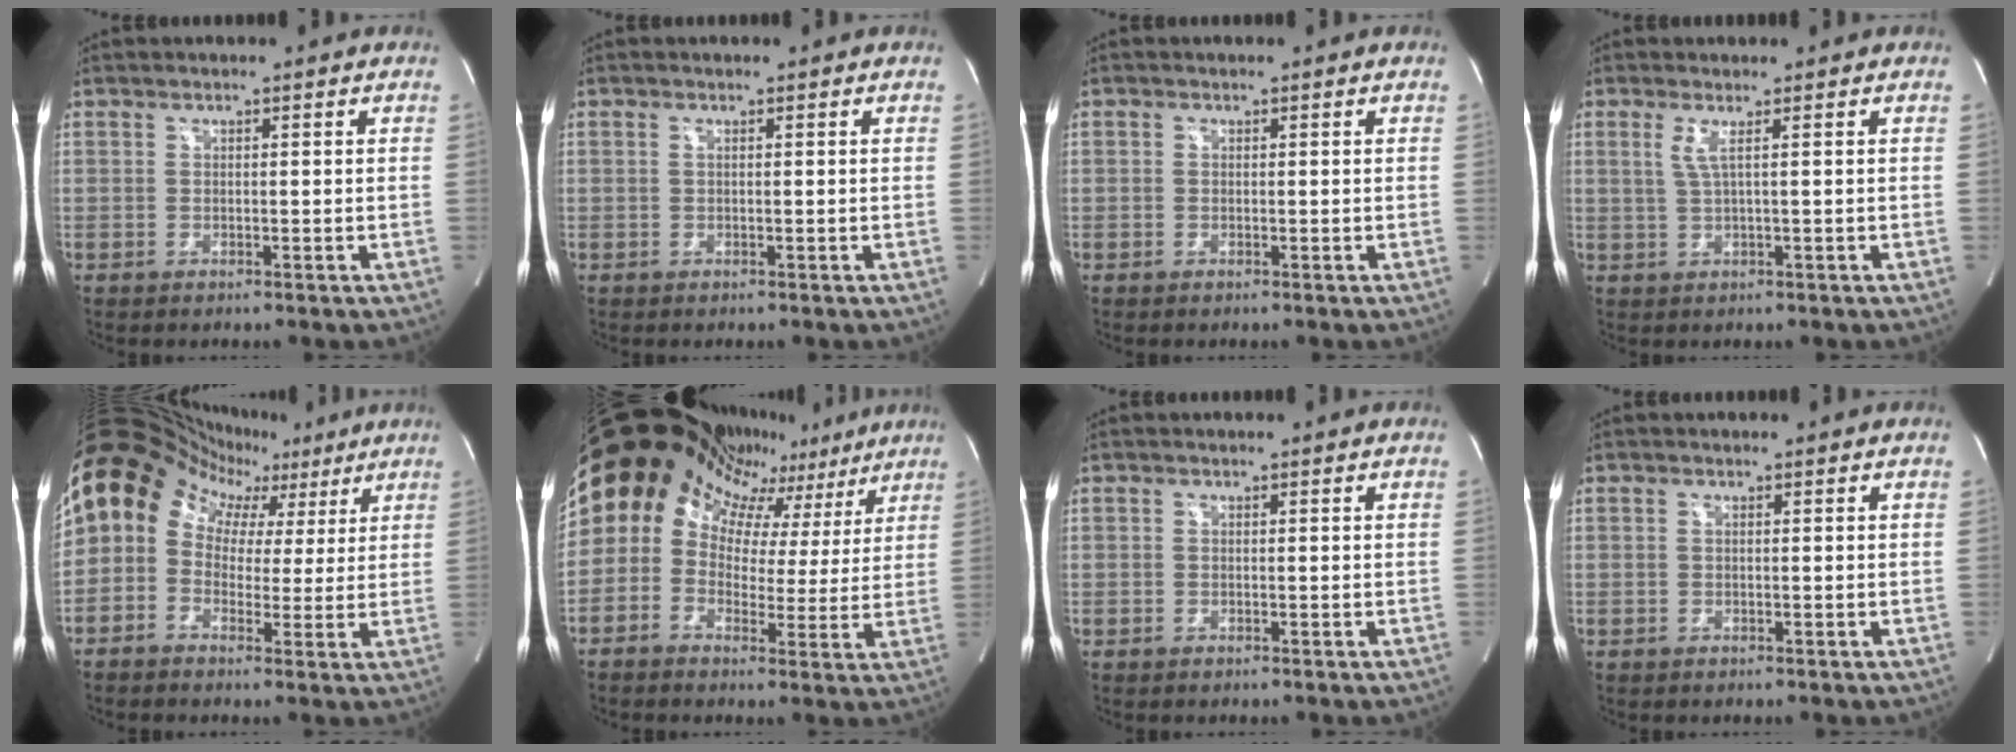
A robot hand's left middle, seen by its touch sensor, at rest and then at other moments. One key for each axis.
{"total": 0.0}
{"total": 0.0}
{"total": 2.1, "fx": 0.8, "fy": -0.5, "fz": 1.9, "tx": -0.047, "ty": -0.002, "tz": 0.020}
{"total": 15.2, "fx": 5.1, "fy": 12.9, "fz": 6.2, "tx": -0.129, "ty": 0.090, "tz": 0.072}
{"total": 20.6, "fx": 14.3, "fy": 12.7, "fz": 7.6, "tx": -0.144, "ty": 0.084, "tz": 0.179}
{"total": 0.0}
{"total": 0.0}